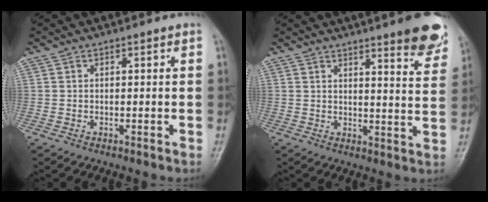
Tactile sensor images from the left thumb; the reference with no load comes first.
{"total": 9.9, "force": [7.1, 1.6, 6.8], "torque": [-0.064, -0.043, 0.083]}